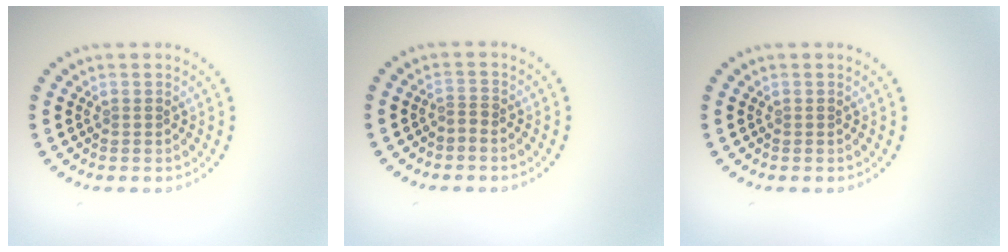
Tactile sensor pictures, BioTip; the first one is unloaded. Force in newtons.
{"total": 0.8, "press": 0.2, "slide": 0.7}
{"total": 0.0}